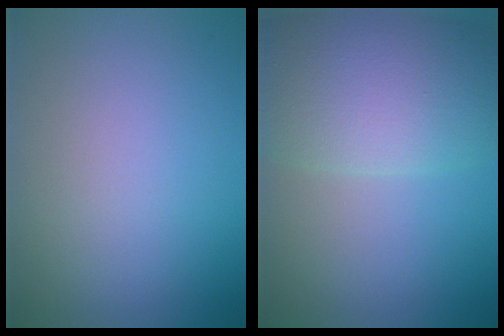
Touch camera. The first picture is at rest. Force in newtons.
{"total": 9.4, "press": 9.3, "slide": 0.8}